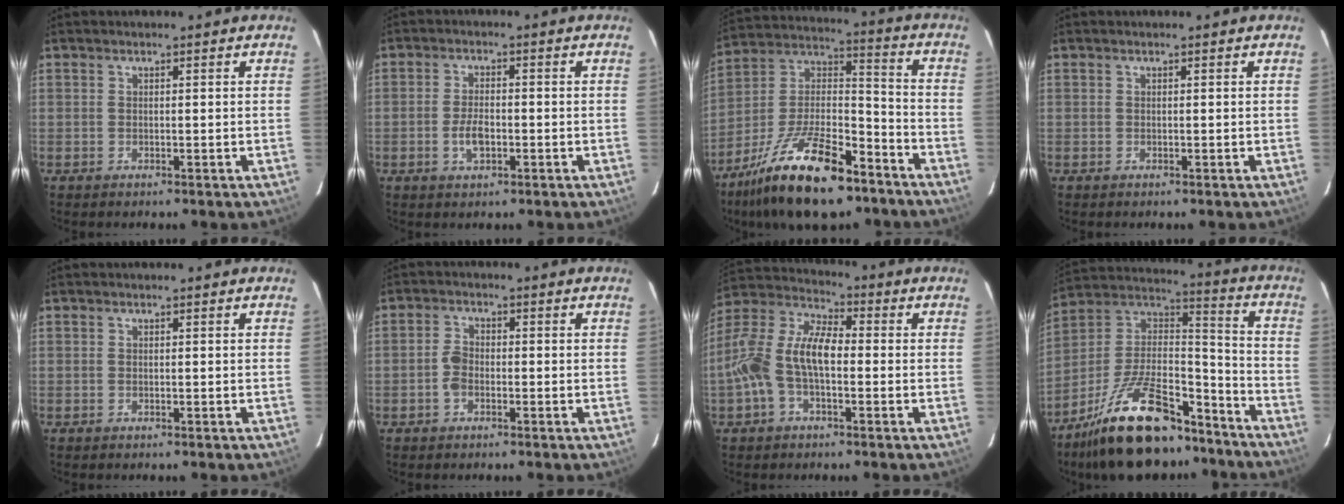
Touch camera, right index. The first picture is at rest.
{"total": 4.4, "force": [-1.4, 2.2, 3.5], "torque": [-0.072, 0.001, -0.023]}
{"total": 22.9, "force": [-14.8, 8.7, 15.2], "torque": [-0.294, -0.007, -0.248]}
{"total": 0.0}
{"total": 0.0}
{"total": 3.0, "force": [-1.2, 2.0, 1.9], "torque": [-0.043, 0.007, -0.025]}
{"total": 12.5, "force": [-2.2, 6.2, 10.7], "torque": [-0.222, 0.019, -0.048]}
{"total": 24.4, "force": [-17.2, 9.7, 14.3], "torque": [-0.273, 0.011, -0.274]}